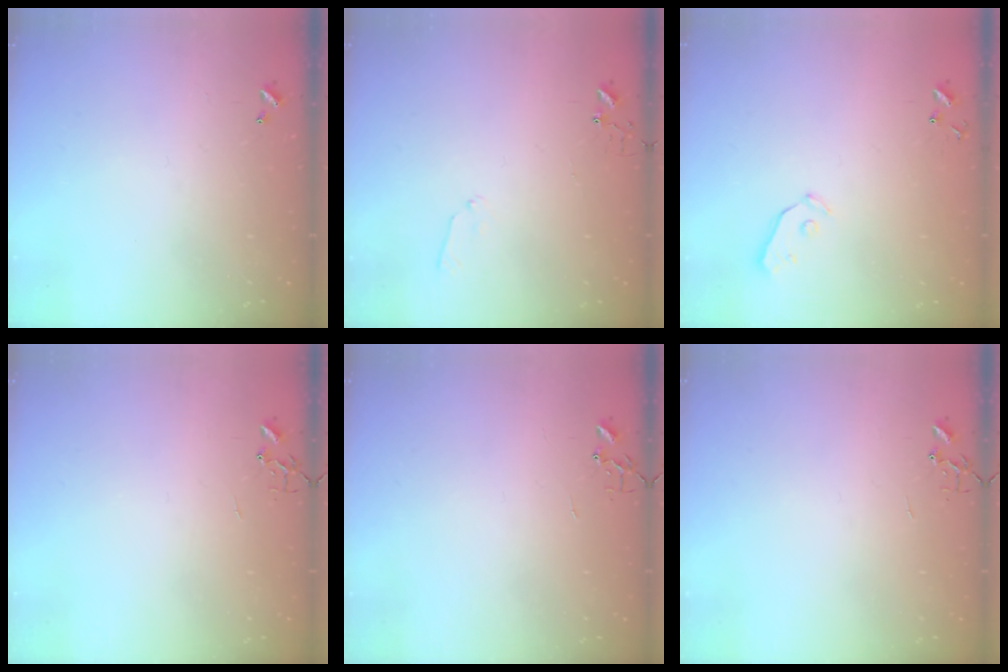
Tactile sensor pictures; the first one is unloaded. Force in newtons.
{"total": 5.0, "press": 5.0, "slide": 0.7}
{"total": 3.8, "press": 3.8, "slide": 0.4}
{"total": 0.0}
{"total": 0.0}
{"total": 0.0}